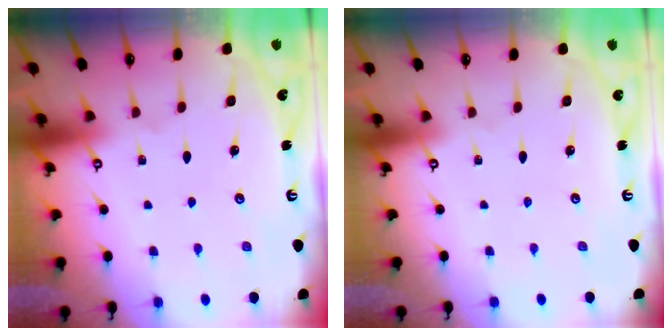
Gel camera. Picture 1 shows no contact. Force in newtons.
{"total": 0.0}